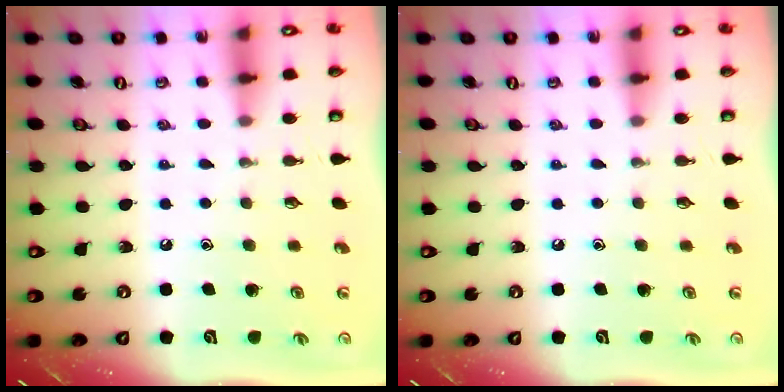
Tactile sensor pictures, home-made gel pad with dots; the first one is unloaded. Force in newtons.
{"total": 0.0}